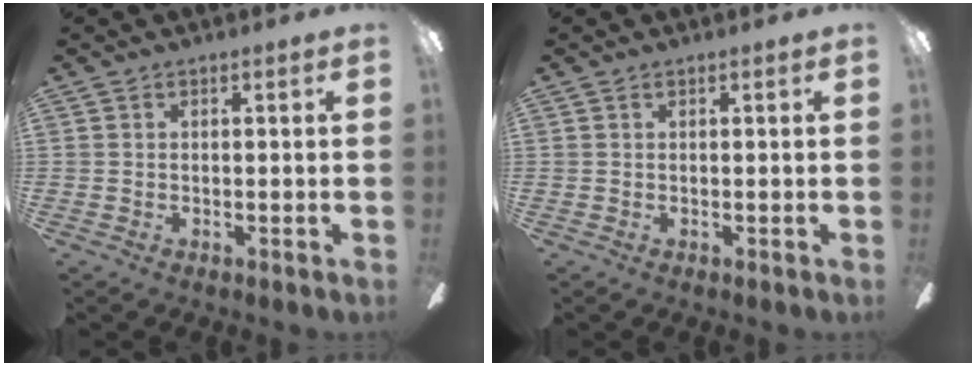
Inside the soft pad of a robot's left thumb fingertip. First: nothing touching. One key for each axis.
{"total": 0.0}